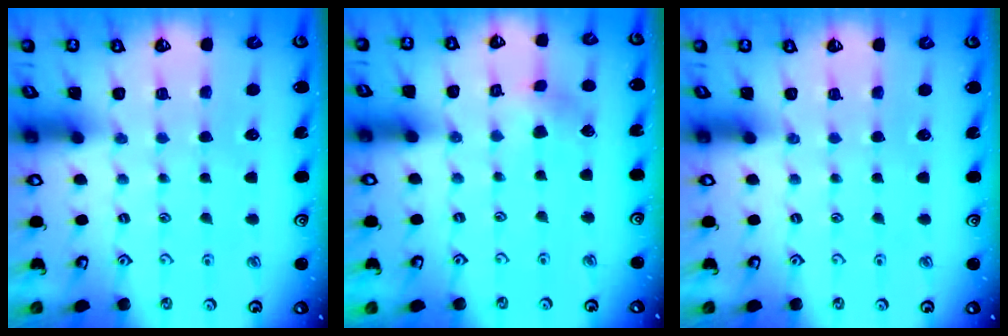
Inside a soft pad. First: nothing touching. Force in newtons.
{"total": 4.3, "press": 4.3, "slide": 0.7}
{"total": 0.0}